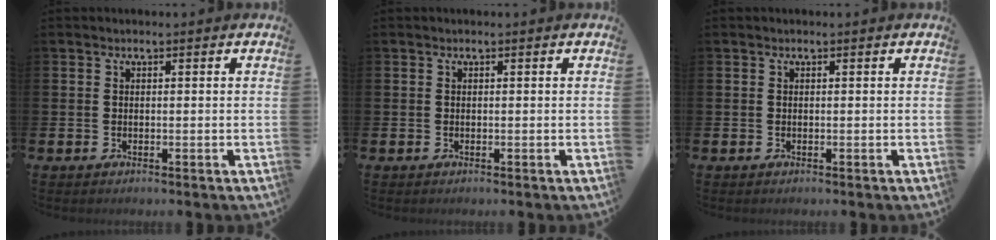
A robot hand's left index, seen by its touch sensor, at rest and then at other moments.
{"total": 0.0}
{"total": 0.0}